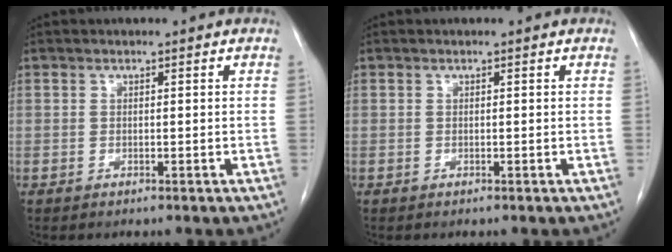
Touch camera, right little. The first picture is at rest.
{"total": 0.0}